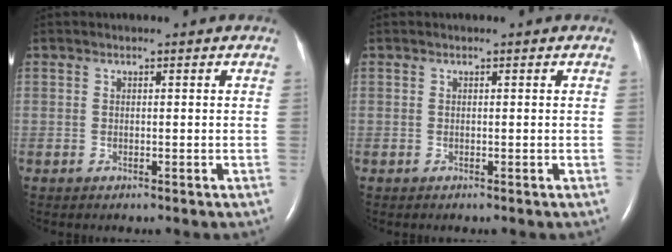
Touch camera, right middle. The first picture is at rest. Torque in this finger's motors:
{"motor_torque": [0.00, 0.00, 0.00, 0.00]}